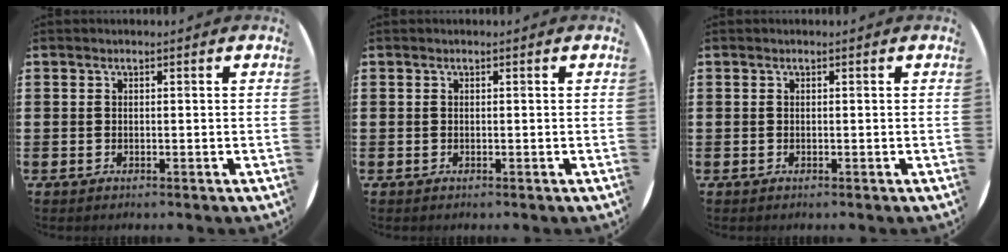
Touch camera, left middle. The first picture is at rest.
{"total": 0.0}
{"total": 0.0}